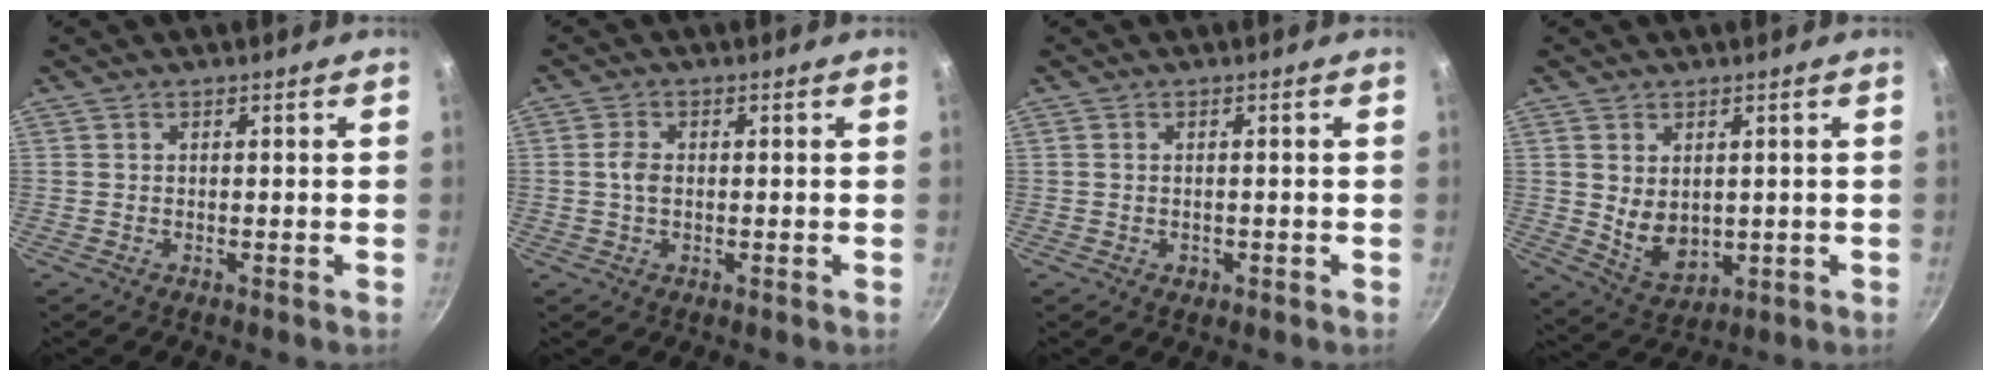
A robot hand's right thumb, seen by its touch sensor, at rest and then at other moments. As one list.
[{"total": 2.8, "force": [0.0, 1.8, 2.1], "torque": [-0.043, 0.007, -0.004]}, {"total": 1.3, "force": [-0.5, 0.9, 0.8], "torque": [-0.010, 0.001, -0.006]}, {"total": 7.3, "force": [0.8, 5.2, 5.1], "torque": [-0.074, -0.020, 0.035]}]